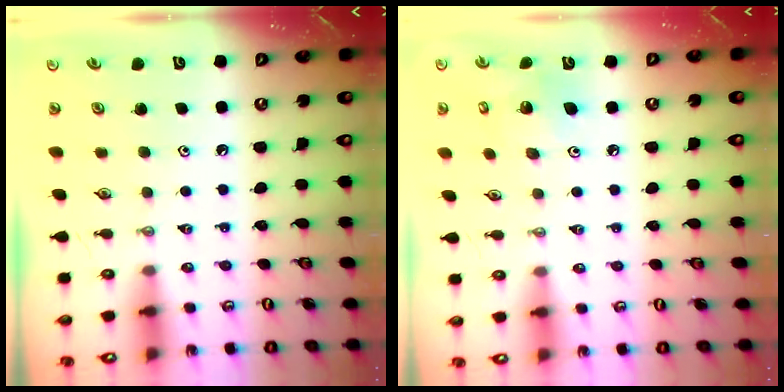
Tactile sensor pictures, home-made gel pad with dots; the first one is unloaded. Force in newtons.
{"total": 7.7, "press": 7.5, "slide": 1.7}